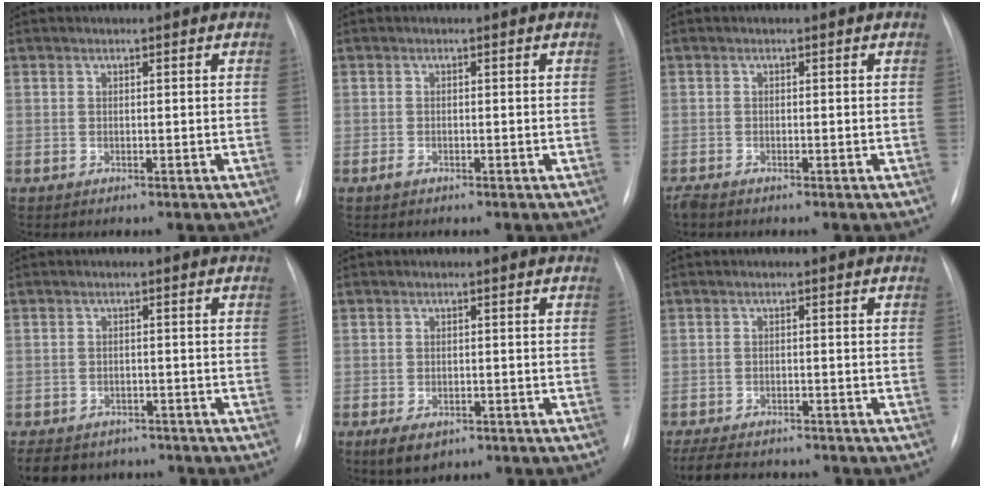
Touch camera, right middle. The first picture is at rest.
{"total": 0.7, "force": [0.3, 0.5, 0.4], "torque": [-0.010, 0.002, 0.008]}
{"total": 1.4, "force": [-1.2, 0.4, 0.7], "torque": [-0.017, -0.004, -0.021]}
{"total": 10.1, "force": [-8.2, 5.3, 2.7], "torque": [-0.050, 0.002, -0.102]}
{"total": 4.3, "force": [-2.6, 2.4, 2.5], "torque": [-0.047, -0.006, -0.034]}
{"total": 10.4, "force": [-8.9, 3.5, 4.1], "torque": [-0.083, -0.009, -0.125]}